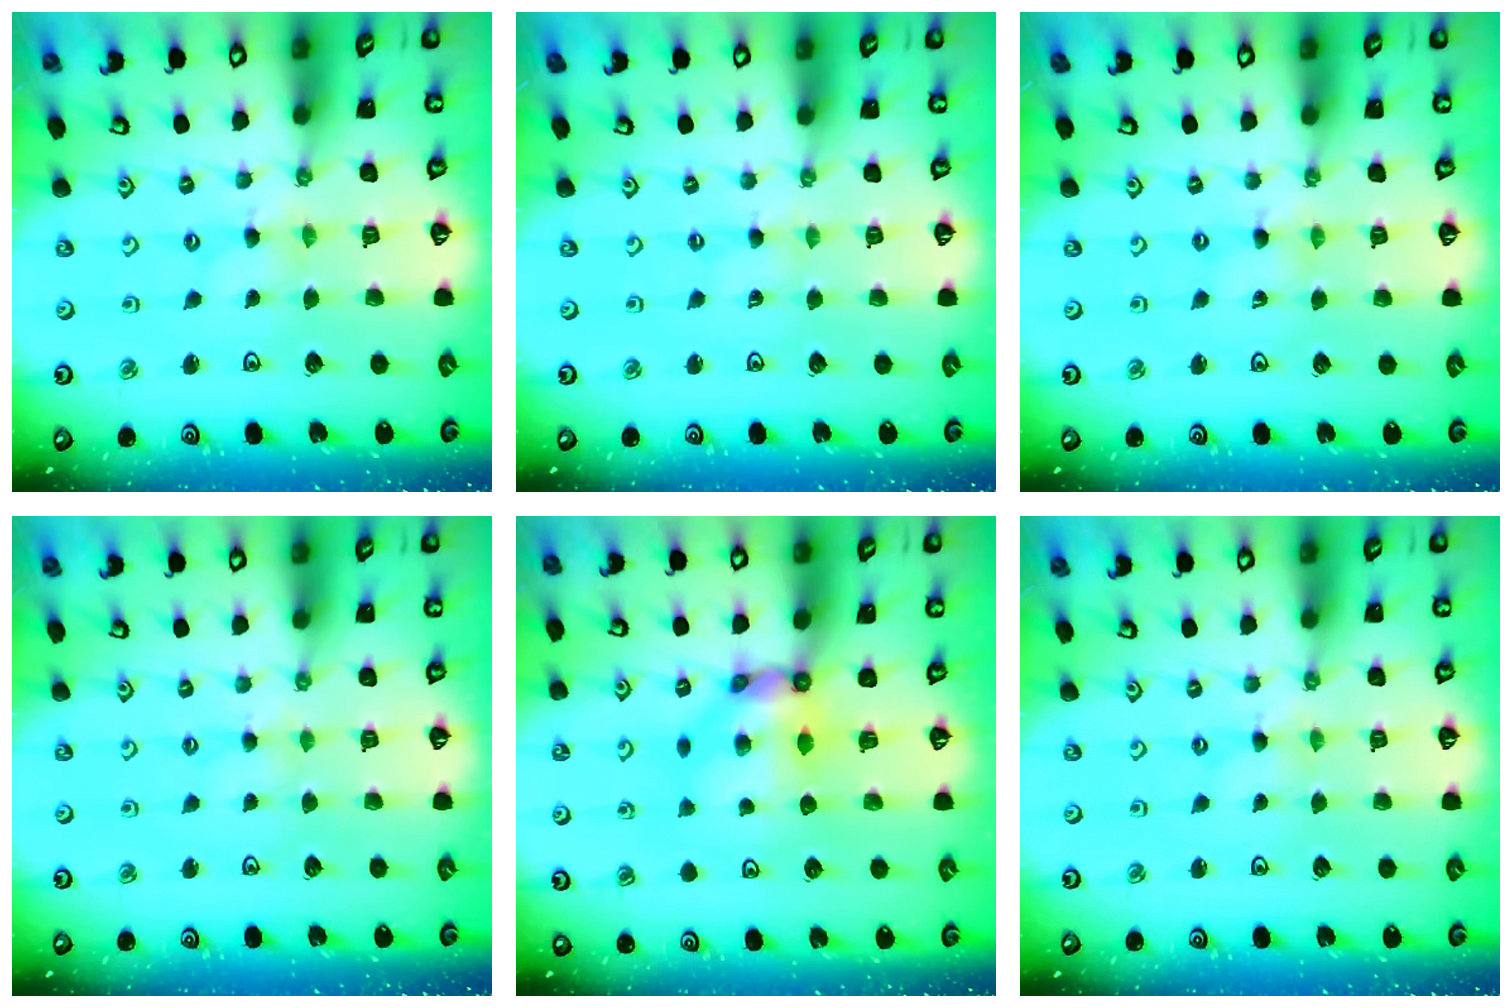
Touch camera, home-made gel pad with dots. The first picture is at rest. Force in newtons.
{"total": 0.0}
{"total": 0.0}
{"total": 1.6, "press": 1.5, "slide": 0.3}
{"total": 7.7, "press": 7.7, "slide": 0.3}
{"total": 0.0}